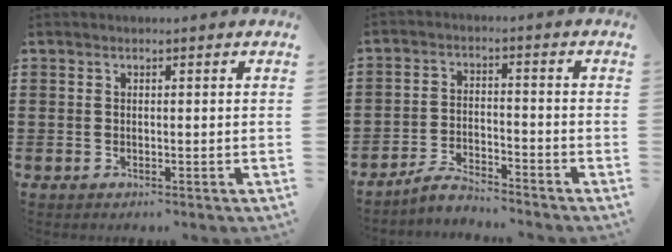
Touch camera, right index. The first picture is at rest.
{"total": 4.0, "force": [-3.9, 0.5, 0.9], "torque": [-0.025, 0.009, -0.080]}